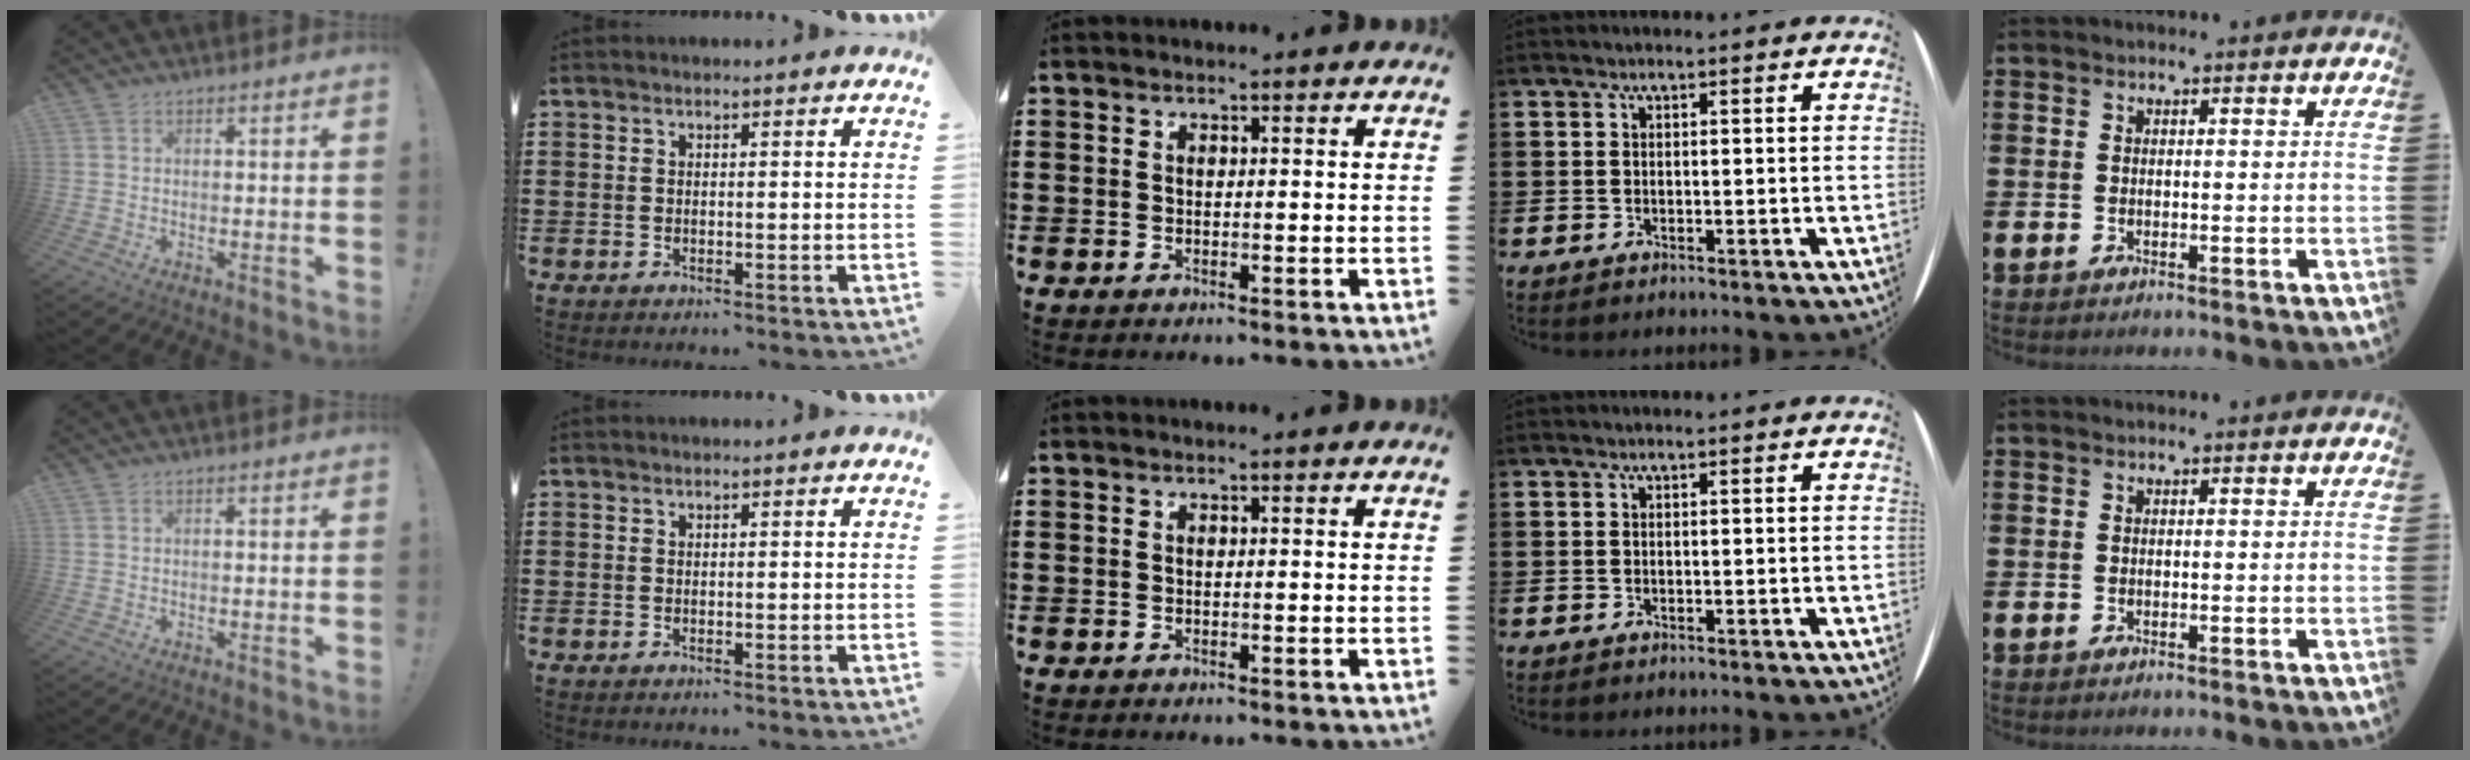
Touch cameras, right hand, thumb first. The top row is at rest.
{}